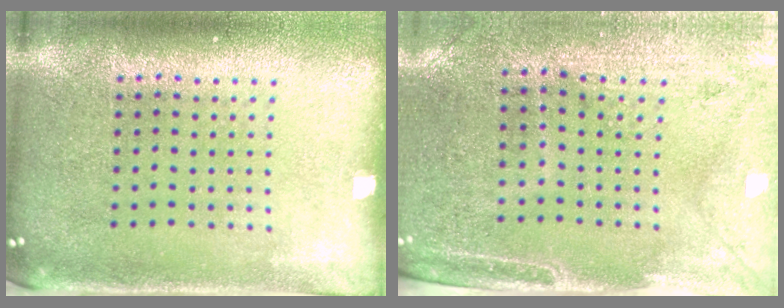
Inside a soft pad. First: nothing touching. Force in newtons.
{"total": 3.0, "press": 2.5, "slide": 1.5}